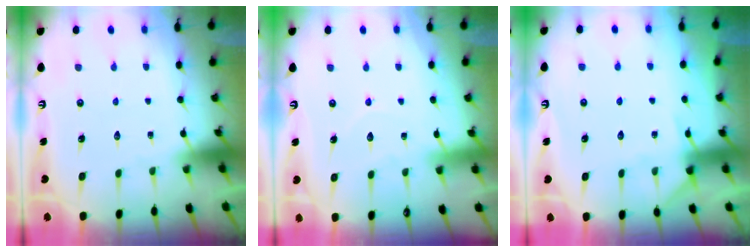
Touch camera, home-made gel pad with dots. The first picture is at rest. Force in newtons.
{"total": 5.5, "press": 5.4, "slide": 0.5}
{"total": 6.2, "press": 6.1, "slide": 0.8}